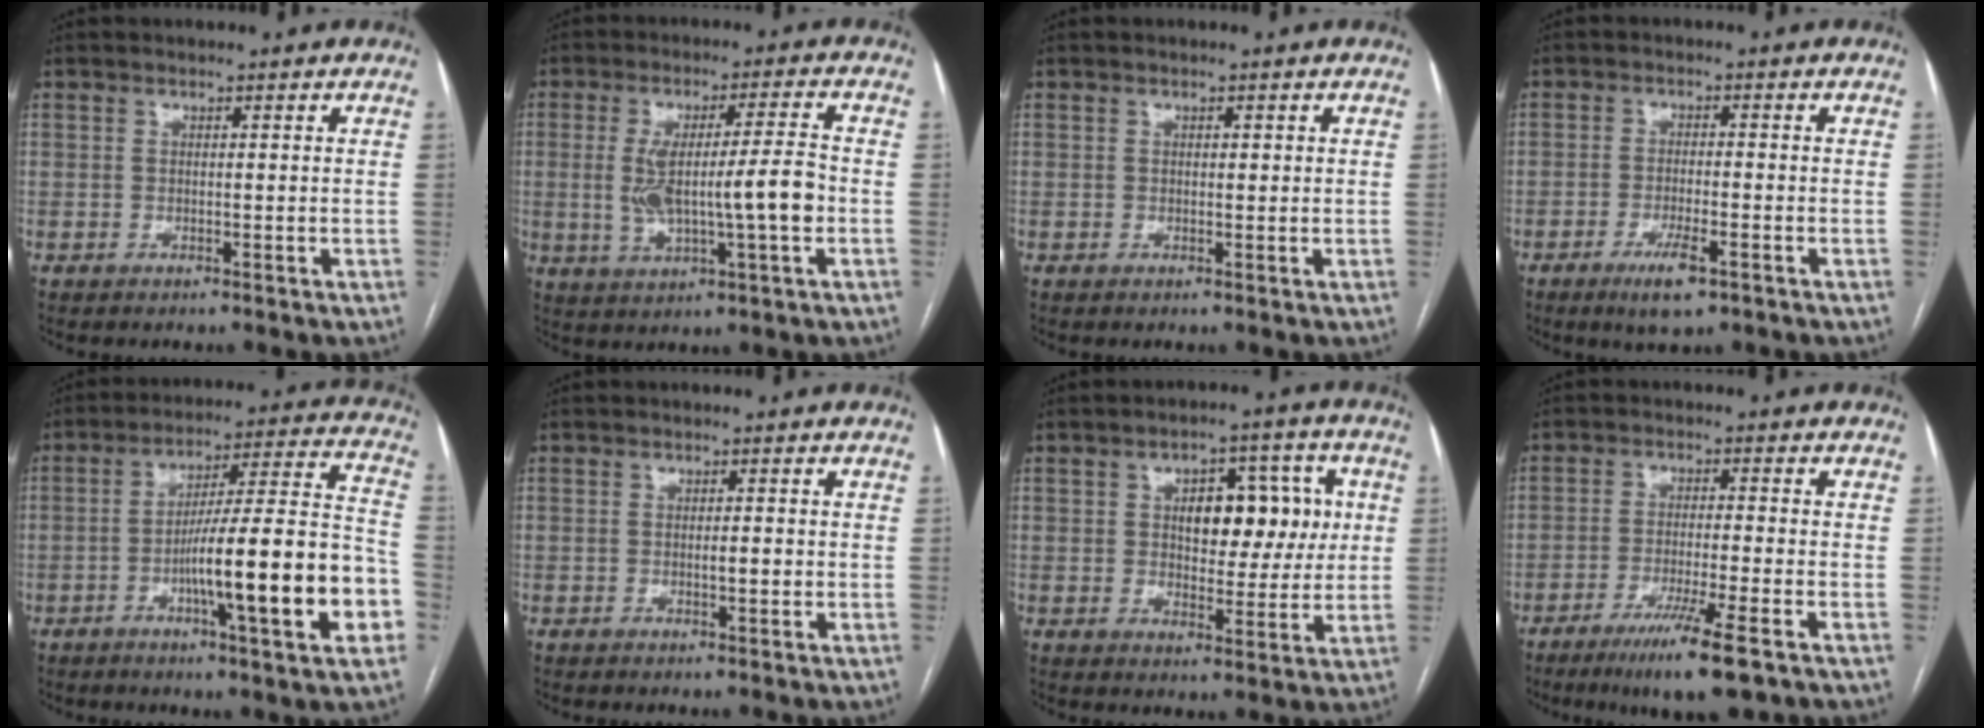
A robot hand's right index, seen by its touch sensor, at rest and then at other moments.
{"total": 10.6, "force": [-1.1, 1.1, 10.5], "torque": [-0.194, 0.012, -0.013]}
{"total": 0.7, "force": [0.3, 0.3, 0.5], "torque": [-0.007, 0.000, 0.003]}
{"total": 5.3, "force": [-3.0, 0.9, 4.3], "torque": [-0.083, -0.009, -0.049]}
{"total": 19.6, "force": [-6.1, 1.0, 18.6], "torque": [-0.243, 0.014, -0.089]}
{"total": 1.6, "force": [-0.3, 0.3, 1.5], "torque": [-0.026, 0.000, -0.004]}
{"total": 10.1, "force": [2.0, 5.4, 8.3], "torque": [-0.106, 0.026, 0.035]}
{"total": 9.4, "force": [-5.8, -0.1, 7.4], "torque": [-0.128, -0.026, -0.094]}